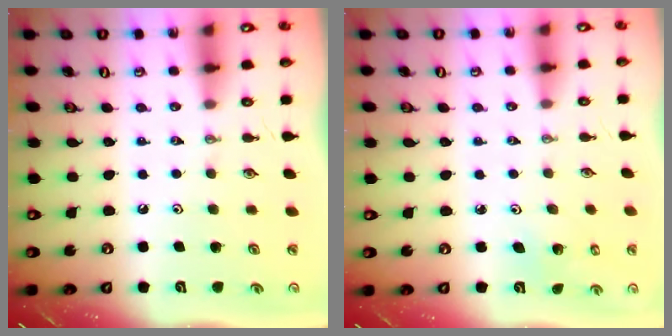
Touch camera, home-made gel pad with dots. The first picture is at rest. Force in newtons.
{"total": 2.2, "press": 2.2, "slide": 0.2}